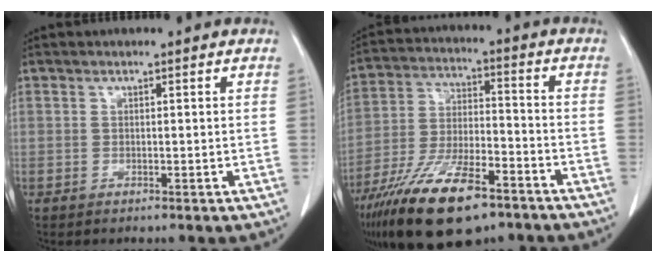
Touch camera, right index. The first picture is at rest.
{"total": 17.3, "force": [-11.5, 4.9, 11.9], "torque": [-0.243, -0.028, -0.207]}